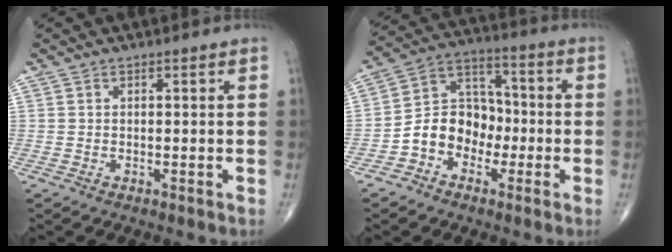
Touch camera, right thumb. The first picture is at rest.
{"total": 10.7, "force": [-3.4, 8.5, 5.5], "torque": [-0.060, 0.050, -0.072]}